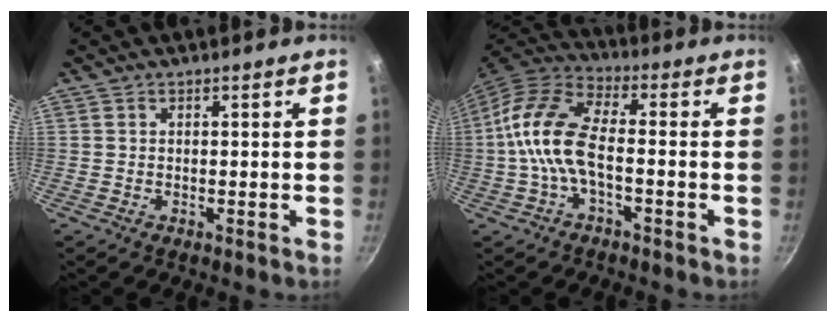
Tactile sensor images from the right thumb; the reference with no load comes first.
{"total": 12.7, "force": [-2.1, 6.2, 10.9], "torque": [-0.214, 0.038, -0.057]}